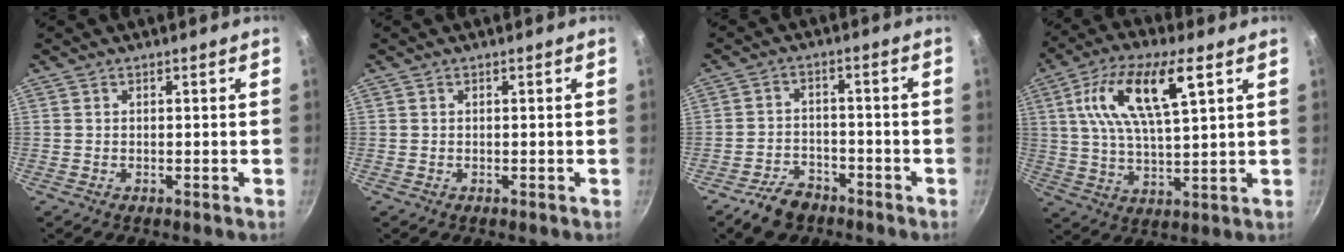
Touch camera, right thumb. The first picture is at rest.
{"total": 0.0}
{"total": 6.9, "force": [-4.8, 4.1, 2.8], "torque": [-0.042, 0.041, -0.080]}
{"total": 15.5, "force": [5.6, 5.4, 13.4], "torque": [-0.244, 0.000, 0.100]}